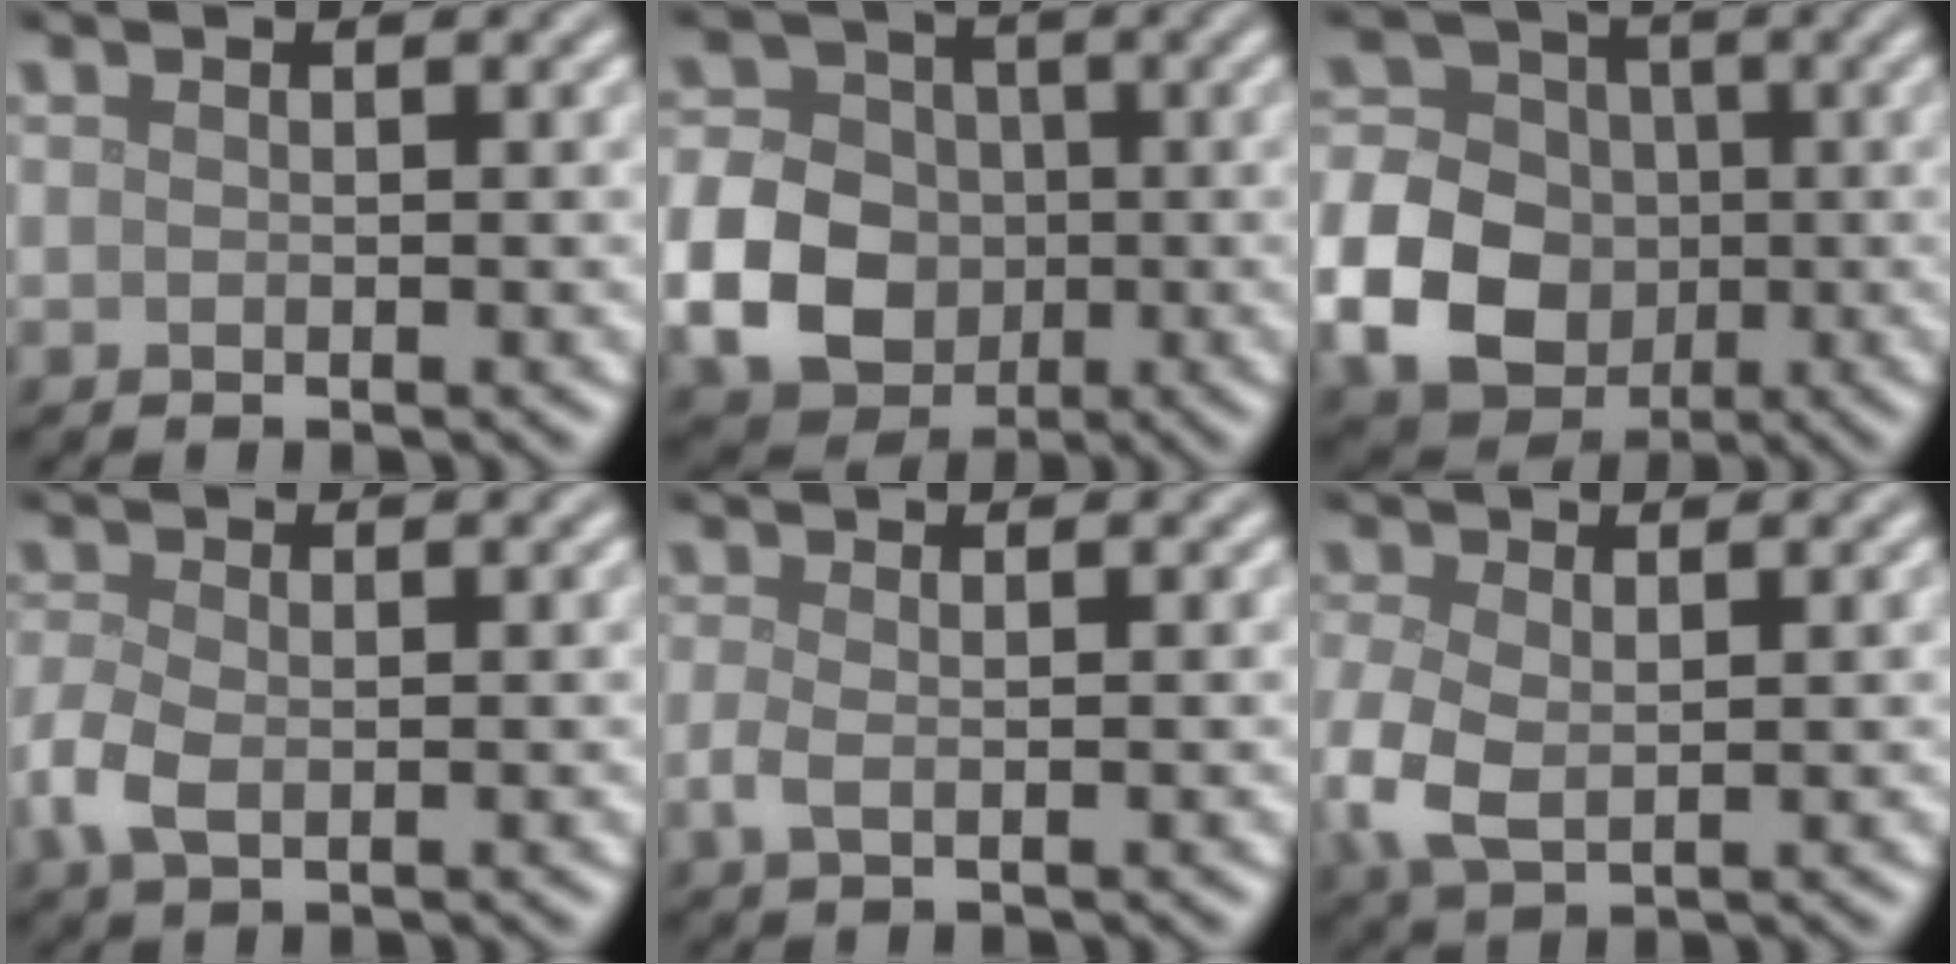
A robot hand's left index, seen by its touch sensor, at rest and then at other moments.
{"total": 8.0, "force": [-1.7, 6.6, 4.1], "torque": [-0.089, -0.005, -0.042]}
{"total": 9.8, "force": [-2.2, 8.1, 5.1], "torque": [-0.108, -0.012, -0.057]}
{"total": 3.1, "force": [-0.8, 1.9, 2.3], "torque": [-0.062, -0.005, -0.020]}
{"total": 1.6, "force": [-0.2, 0.7, 1.4], "torque": [-0.034, -0.003, -0.006]}
{"total": 4.7, "force": [-0.6, 3.0, 3.6], "torque": [-0.099, -0.009, -0.014]}